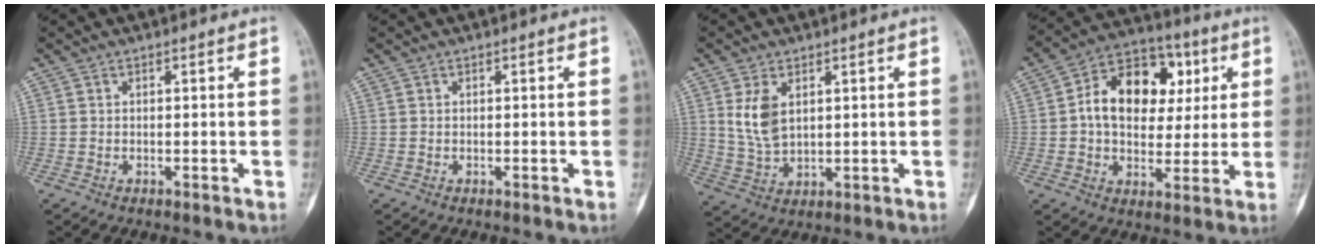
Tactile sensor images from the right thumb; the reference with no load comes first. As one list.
[{"total": 0.0}, {"total": 6.9, "force": [2.2, 4.1, 5.1], "torque": [-0.091, -0.009, 0.055]}, {"total": 16.6, "force": [3.1, 11.7, 11.3], "torque": [-0.135, 0.016, 0.043]}]